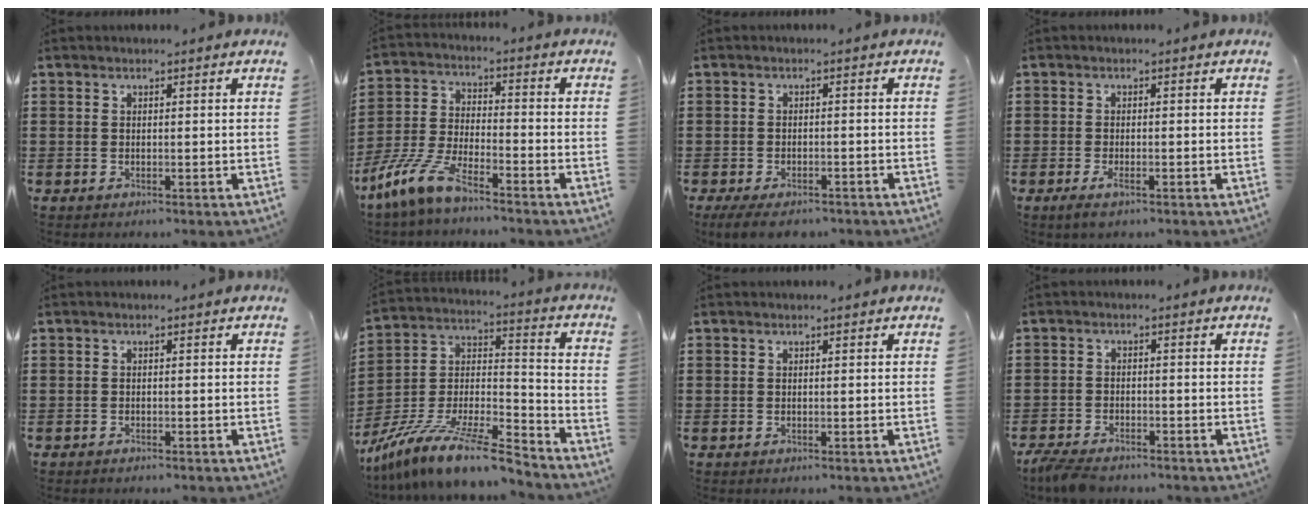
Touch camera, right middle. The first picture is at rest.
{"total": 8.5, "force": [-6.9, 1.3, 4.9], "torque": [-0.121, -0.007, -0.139]}
{"total": 2.8, "force": [-2.4, 0.7, 1.2], "torque": [-0.030, -0.002, -0.049]}
{"total": 2.1, "force": [-1.1, 0.6, 1.7], "torque": [-0.045, -0.008, -0.023]}
{"total": 0.7, "force": [-0.7, 0.0, 0.1], "torque": [-0.003, -0.001, -0.014]}
{"total": 13.9, "force": [-11.9, 0.9, 7.1], "torque": [-0.132, 0.016, -0.226]}
{"total": 0.0}
{"total": 3.5, "force": [-3.3, 0.8, 0.9], "torque": [-0.032, -0.002, -0.072]}